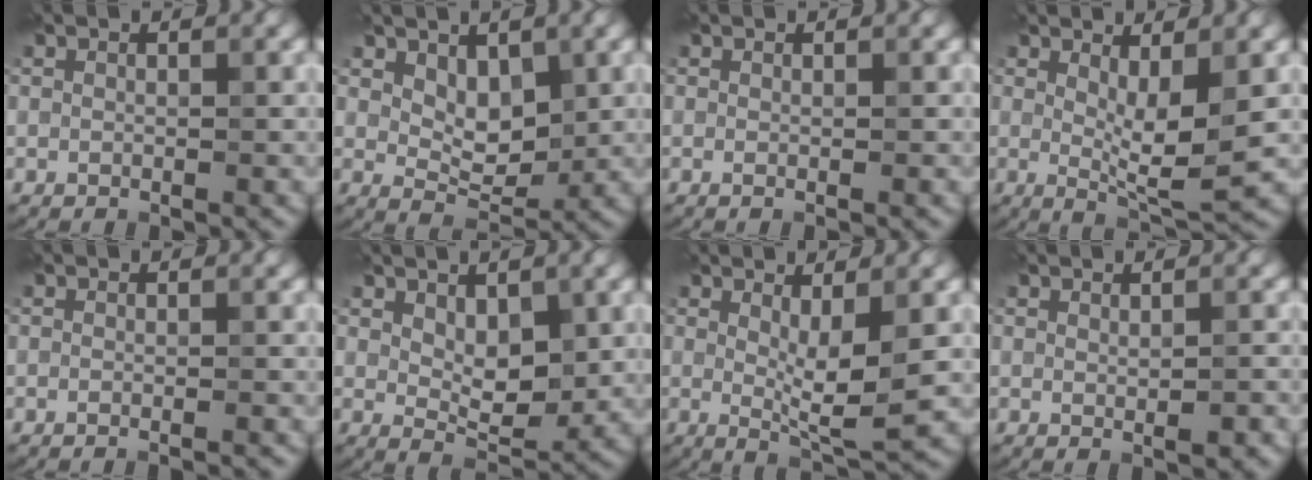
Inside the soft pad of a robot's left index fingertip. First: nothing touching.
{"total": 3.6, "force": [1.4, 2.2, 2.5], "torque": [-0.047, -0.010, 0.026]}
{"total": 0.6, "force": [-0.1, 0.2, 0.5], "torque": [-0.004, -0.003, -0.004]}
{"total": 4.8, "force": [0.5, 1.0, 4.6], "torque": [-0.077, -0.015, 0.011]}
{"total": 1.4, "force": [-0.7, 0.4, 1.1], "torque": [-0.005, -0.003, -0.024]}
{"total": 4.1, "force": [1.1, 2.2, 3.3], "torque": [-0.059, -0.006, 0.026]}
{"total": 4.3, "force": [0.3, 0.8, 4.2], "torque": [-0.071, -0.013, 0.007]}
{"total": 1.6, "force": [0.1, 0.3, 1.5], "torque": [-0.026, 0.001, 0.005]}